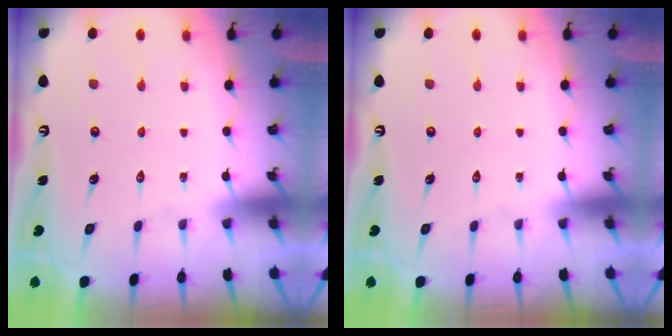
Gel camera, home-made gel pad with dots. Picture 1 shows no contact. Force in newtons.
{"total": 0.0}